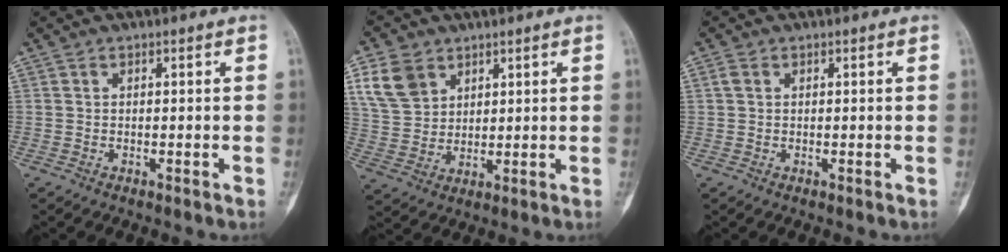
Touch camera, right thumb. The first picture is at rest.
{"total": 8.9, "force": [4.5, 6.4, 4.1], "torque": [-0.068, -0.012, 0.098]}
{"total": 1.0, "force": [0.3, 0.7, 0.7], "torque": [-0.016, 0.005, 0.007]}